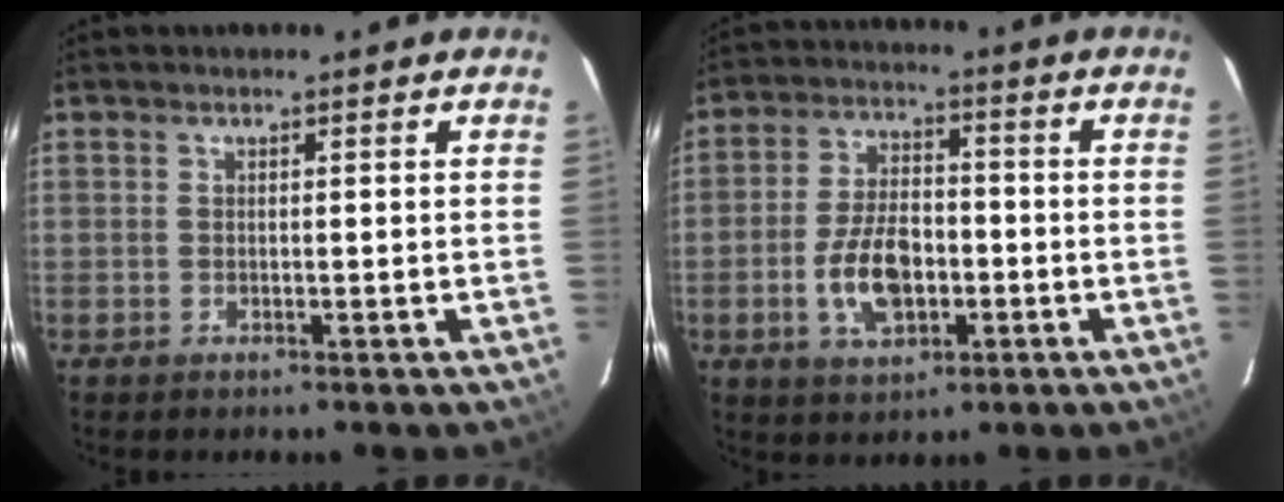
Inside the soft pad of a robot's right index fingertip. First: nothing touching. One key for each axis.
{"total": 10.7, "fx": -3.1, "fy": 6.0, "fz": 8.3, "tx": -0.166, "ty": 0.006, "tz": -0.046}